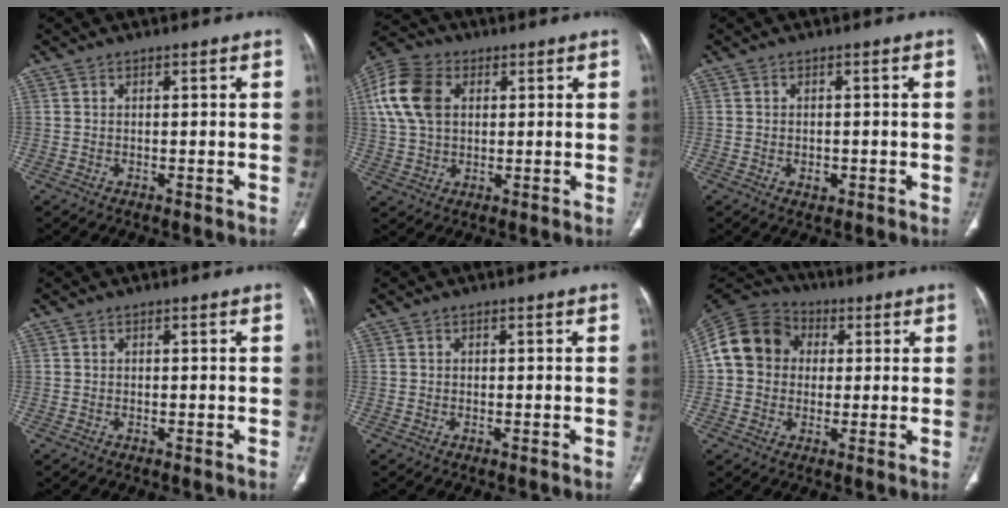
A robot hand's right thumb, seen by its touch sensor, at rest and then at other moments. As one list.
[{"total": 12.4, "force": [2.8, 8.8, 8.3], "torque": [-0.166, 0.014, 0.050]}, {"total": 2.0, "force": [-0.6, 1.4, 1.2], "torque": [-0.011, 0.003, -0.004]}, {"total": 0.0}, {"total": 0.0}, {"total": 13.3, "force": [1.7, 11.6, 6.4], "torque": [-0.112, 0.028, 0.019]}]